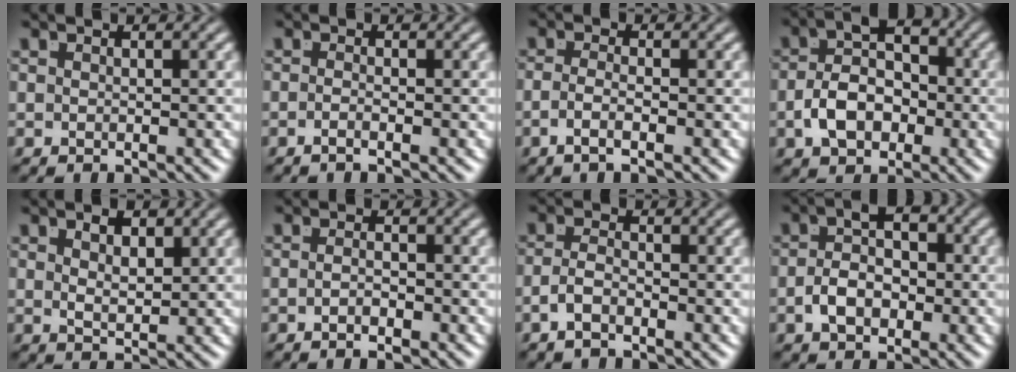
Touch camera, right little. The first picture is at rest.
{"total": 1.5, "force": [-1.2, -0.6, 0.8], "torque": [-0.015, -0.005, -0.021]}
{"total": 2.2, "force": [-1.4, -0.3, 1.7], "torque": [-0.039, -0.014, -0.018]}
{"total": 6.0, "force": [-0.4, 3.9, 4.5], "torque": [-0.070, -0.001, -0.008]}
{"total": 2.1, "force": [1.0, 0.3, 1.8], "torque": [-0.025, -0.012, 0.027]}
{"total": 1.8, "force": [-1.4, -0.5, 1.1], "torque": [-0.020, -0.005, -0.023]}
{"total": 2.1, "force": [-1.4, 0.6, 1.4], "torque": [-0.031, -0.013, -0.020]}
{"total": 3.9, "force": [-0.7, 2.0, 3.3], "torque": [-0.045, 0.000, -0.012]}